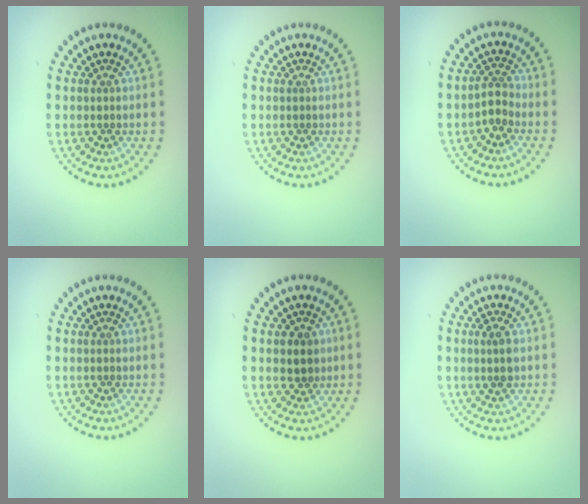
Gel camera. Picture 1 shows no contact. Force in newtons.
{"total": 0.0}
{"total": 1.7, "press": 1.3, "slide": 1.1}
{"total": 0.0}
{"total": 2.0, "press": 1.8, "slide": 0.8}
{"total": 1.7, "press": 1.6, "slide": 0.3}